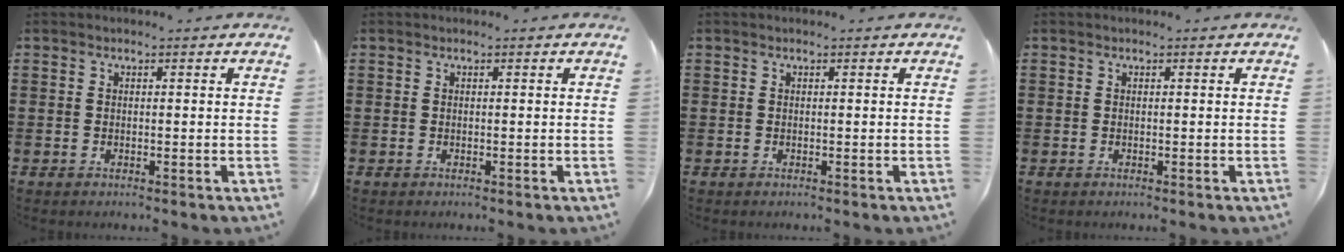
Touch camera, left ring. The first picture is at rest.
{"total": 0.0}
{"total": 0.0}
{"total": 0.0}